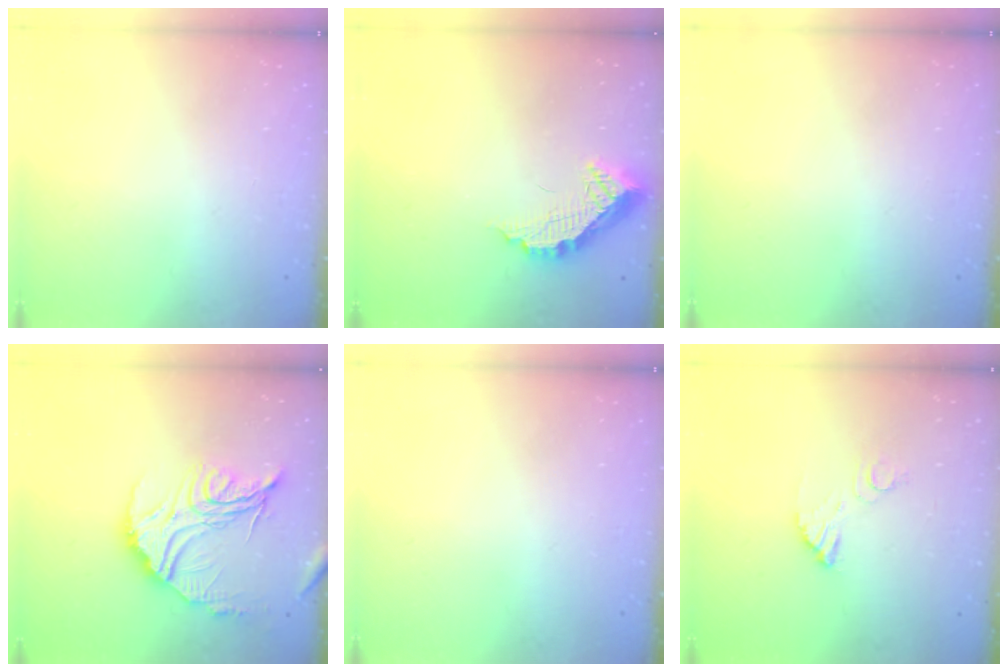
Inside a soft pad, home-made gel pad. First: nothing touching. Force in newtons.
{"total": 11.3, "press": 11.3, "slide": 1.1}
{"total": 0.0}
{"total": 20.5, "press": 20.5, "slide": 1.3}
{"total": 0.0}
{"total": 5.4, "press": 5.4, "slide": 0.1}